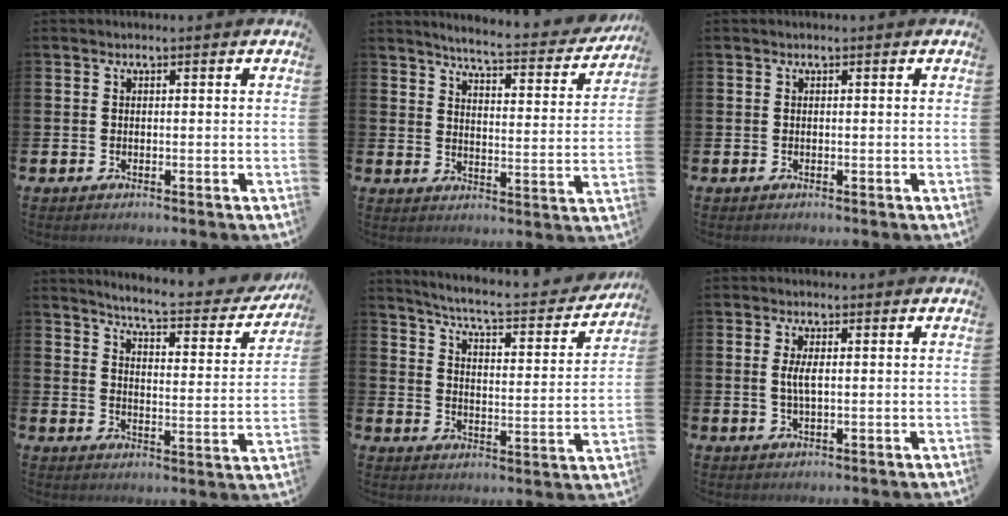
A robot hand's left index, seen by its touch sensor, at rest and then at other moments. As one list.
[{"total": 5.3, "force": [5.0, 0.2, 1.6], "torque": [-0.039, -0.045, 0.078]}, {"total": 0.0}, {"total": 5.5, "force": [5.1, 0.3, 1.9], "torque": [-0.056, -0.042, 0.079]}, {"total": 6.1, "force": [5.6, 0.3, 2.3], "torque": [-0.064, -0.049, 0.087]}, {"total": 2.6, "force": [0.4, 0.8, 2.4], "torque": [-0.046, 0.004, 0.004]}]